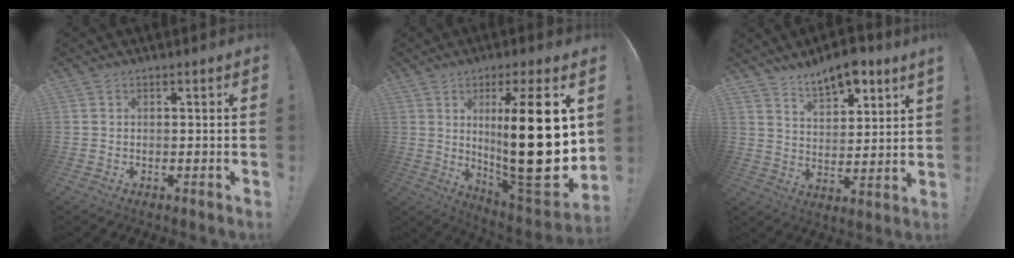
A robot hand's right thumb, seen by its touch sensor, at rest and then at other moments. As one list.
[{"total": 25.4, "force": [3.6, 4.9, 24.7], "torque": [-0.403, -0.043, 0.051]}, {"total": 9.4, "force": [7.7, 2.8, 4.7], "torque": [-0.073, -0.049, 0.139]}]